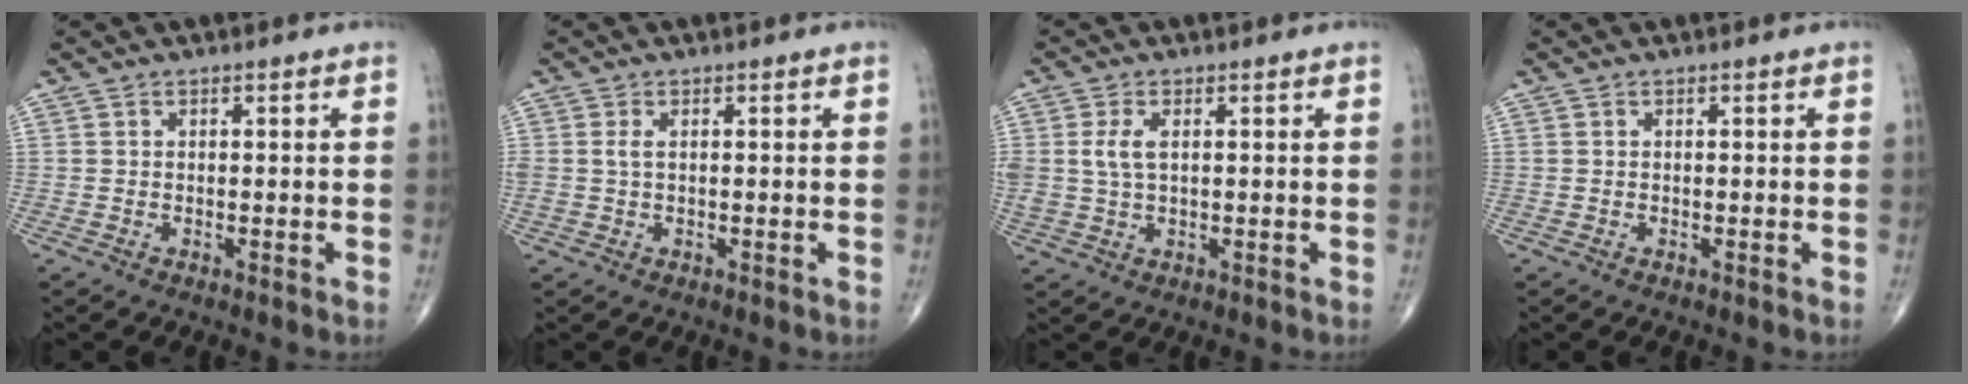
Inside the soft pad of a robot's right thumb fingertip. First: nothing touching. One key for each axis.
{"total": 1.8, "fx": 0.4, "fy": 0.9, "fz": 1.5, "tx": -0.041, "ty": 0.007, "tz": 0.011}
{"total": 4.3, "fx": 0.9, "fy": 2.3, "fz": 3.5, "tx": -0.084, "ty": 0.001, "tz": 0.021}
{"total": 0.0}